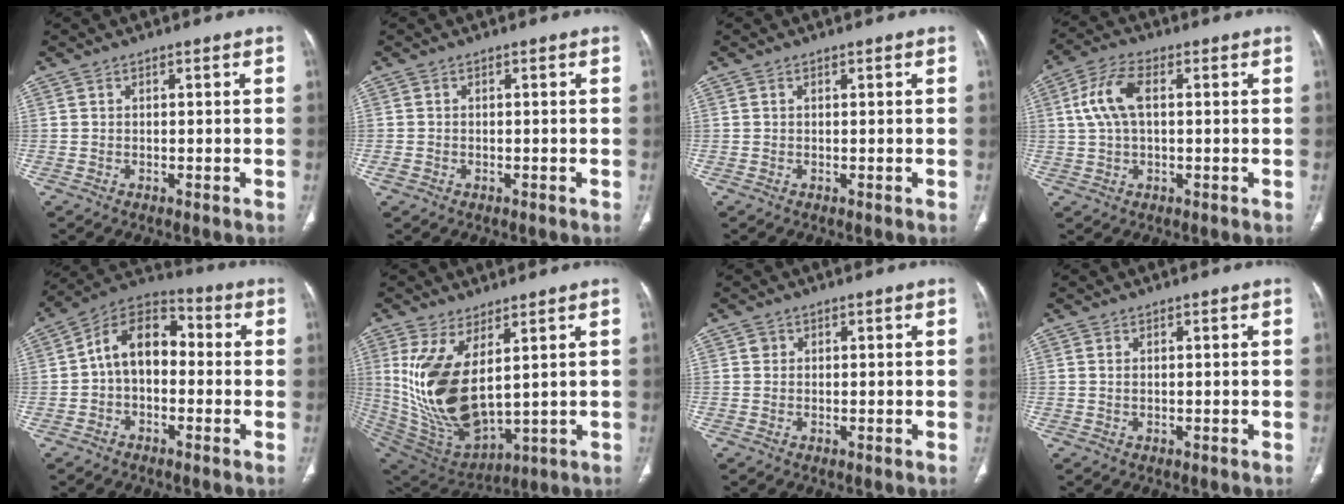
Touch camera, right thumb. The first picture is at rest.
{"total": 1.1, "force": [-0.4, 0.9, 0.4], "torque": [-0.013, 0.001, -0.006]}
{"total": 0.0}
{"total": 8.2, "force": [1.4, 4.3, 6.9], "torque": [-0.151, 0.020, 0.026]}
{"total": 11.7, "force": [-0.3, 8.0, 8.6], "torque": [-0.117, 0.039, -0.023]}
{"total": 17.3, "force": [4.1, 8.0, 14.8], "torque": [-0.291, -0.035, 0.108]}
{"total": 1.0, "force": [0.4, 0.9, 0.2], "torque": [0.005, 0.000, 0.005]}
{"total": 0.5, "force": [0.2, 0.2, 0.4], "torque": [-0.010, 0.002, 0.005]}